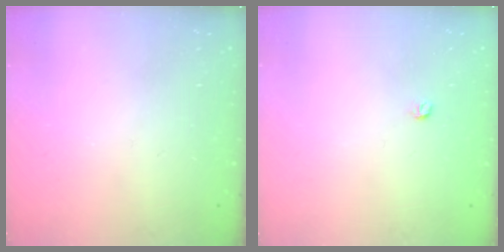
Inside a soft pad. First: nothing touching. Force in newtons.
{"total": 3.0, "press": 2.9, "slide": 0.4}